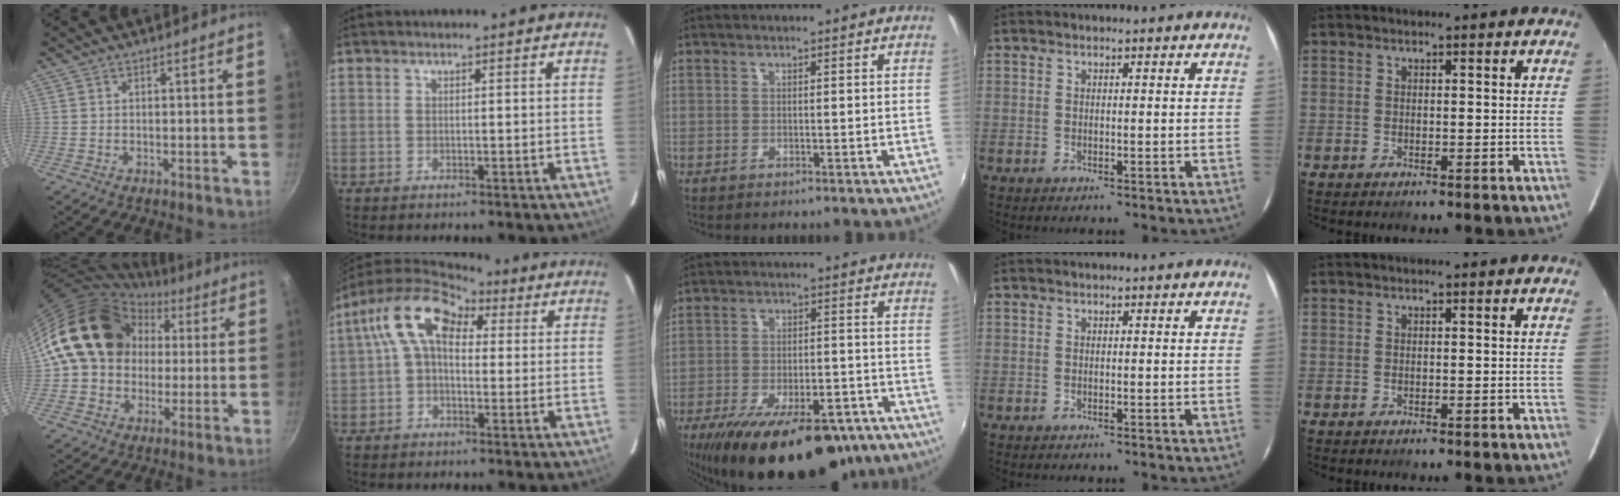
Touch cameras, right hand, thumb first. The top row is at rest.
{"thumb": {"total": 18.3, "force": [3.4, 14.9, 10.0], "torque": [-0.140, 0.042, 0.052]}, "index": {"total": 11.8, "force": [3.4, 7.4, 8.5], "torque": [-0.153, 0.040, 0.048]}, "middle": {"total": 24.1, "force": [-17.3, 9.3, 14.0], "torque": [-0.245, -0.025, -0.238]}}